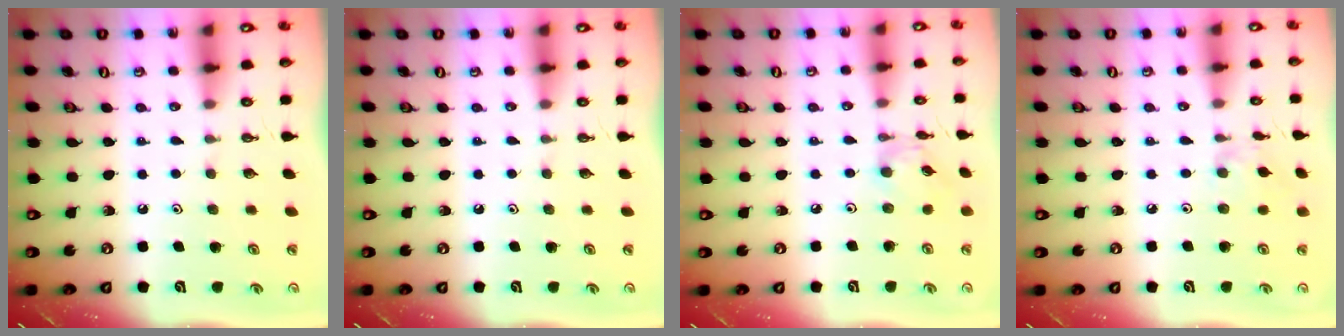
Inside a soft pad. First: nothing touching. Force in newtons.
{"total": 0.0}
{"total": 3.0, "press": 3.0, "slide": 0.1}
{"total": 2.4, "press": 2.3, "slide": 0.5}